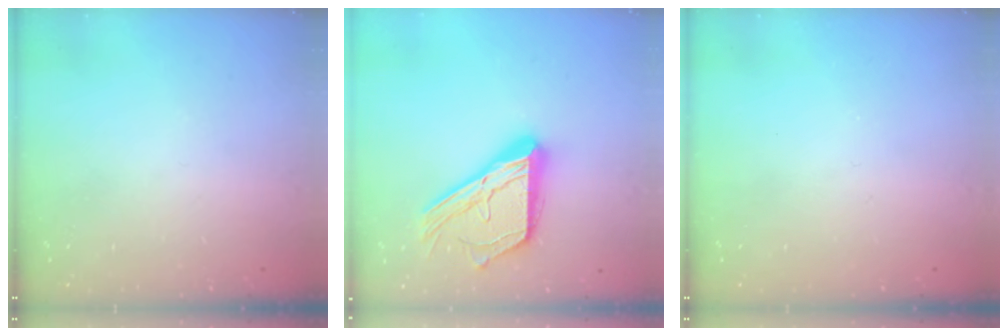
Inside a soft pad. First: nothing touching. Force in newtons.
{"total": 20.1, "press": 20.1, "slide": 1.7}
{"total": 0.0}